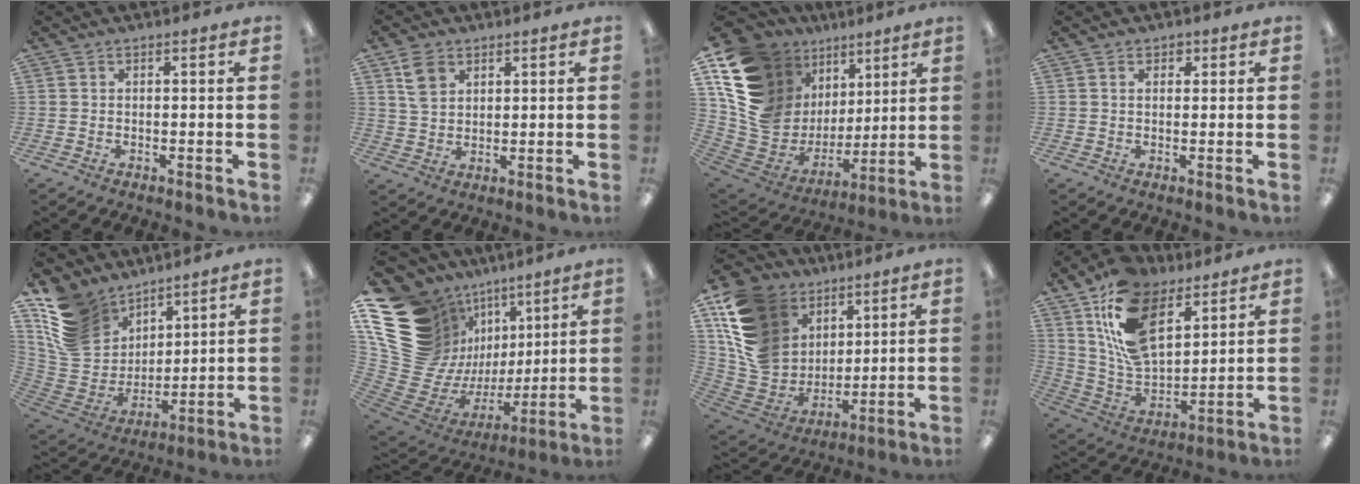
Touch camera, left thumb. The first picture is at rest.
{"total": 6.3, "force": [3.6, 4.5, 2.5], "torque": [-0.057, 0.004, 0.069]}
{"total": 16.8, "force": [8.1, 13.2, 6.3], "torque": [-0.139, -0.073, 0.177]}
{"total": 1.6, "force": [0.8, 1.3, 0.5], "torque": [0.004, -0.003, 0.009]}
{"total": 16.2, "force": [9.5, 11.6, 6.1], "torque": [-0.144, -0.053, 0.193]}
{"total": 21.2, "force": [9.1, 16.8, 9.2], "torque": [-0.159, -0.105, 0.229]}
{"total": 17.5, "force": [7.9, 13.6, 7.5], "torque": [-0.181, -0.046, 0.157]}
{"total": 19.2, "force": [10.2, 11.2, 11.8], "torque": [-0.237, -0.041, 0.192]}